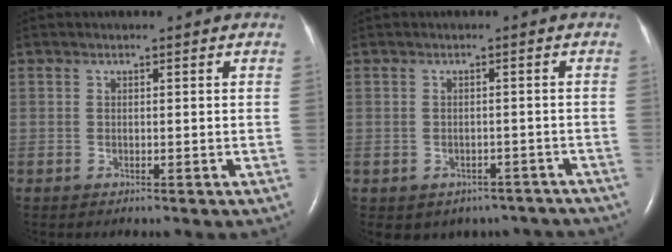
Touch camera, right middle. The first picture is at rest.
{"total": 8.5, "force": [-6.6, 5.1, 1.6], "torque": [-0.015, 0.011, -0.065]}